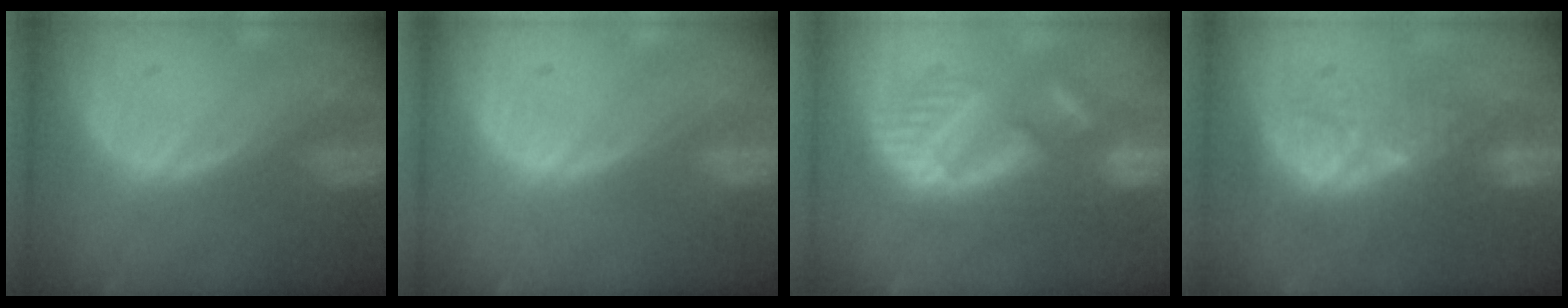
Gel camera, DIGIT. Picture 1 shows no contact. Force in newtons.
{"total": 0.0}
{"total": 8.9, "press": 8.7, "slide": 1.5}
{"total": 10.1, "press": 9.0, "slide": 4.8}